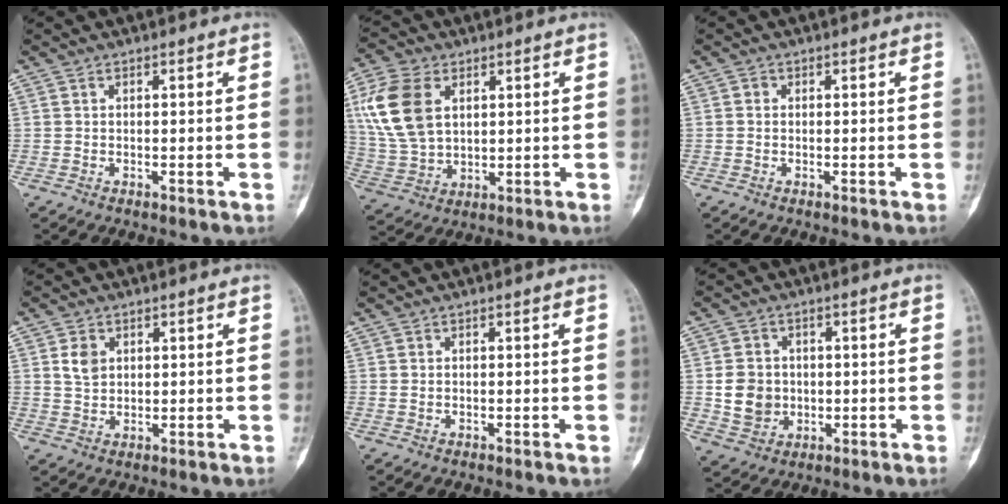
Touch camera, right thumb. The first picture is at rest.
{"total": 13.5, "force": [4.1, 8.9, 9.3], "torque": [-0.186, -0.003, 0.088]}
{"total": 0.7, "force": [0.0, 0.6, 0.3], "torque": [-0.001, 0.002, -0.002]}
{"total": 3.6, "force": [1.2, 2.7, 2.0], "torque": [-0.022, -0.005, 0.024]}
{"total": 0.0}
{"total": 7.1, "force": [-0.3, 6.2, 3.3], "torque": [-0.033, 0.002, 0.000]}